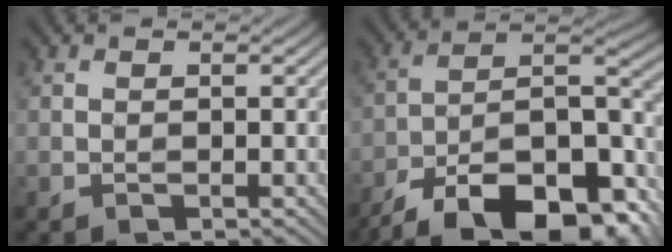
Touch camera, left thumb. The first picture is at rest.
{"total": 18.6, "force": [-14.0, 6.2, 10.5], "torque": [-0.186, -0.017, -0.215]}